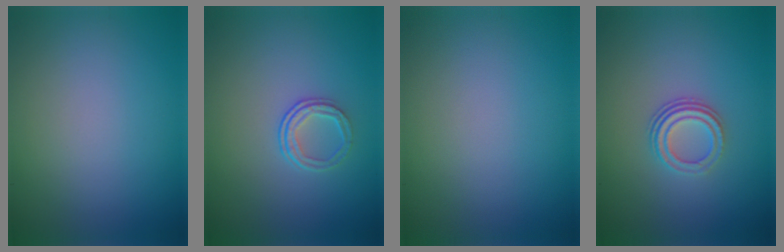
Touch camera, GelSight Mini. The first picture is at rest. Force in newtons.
{"total": 2.1, "press": 1.4, "slide": 1.5}
{"total": 0.0}
{"total": 2.9, "press": 2.0, "slide": 2.0}